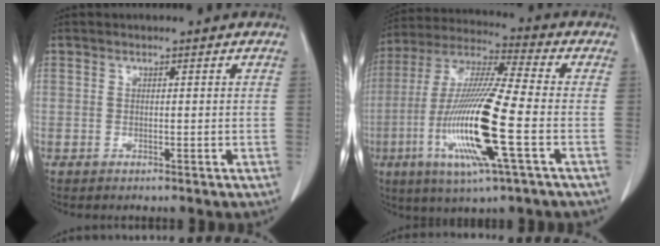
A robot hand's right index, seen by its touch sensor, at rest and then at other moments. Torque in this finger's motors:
{"motor_torque": [2.14, 0.00, 1.05, 0.21]}